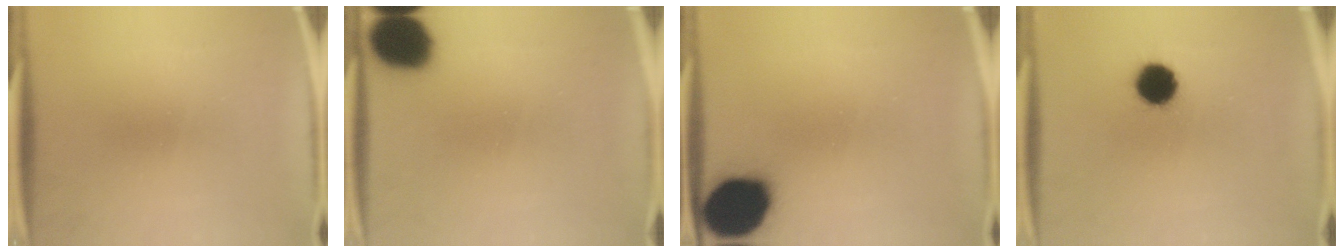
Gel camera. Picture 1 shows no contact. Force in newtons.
{"total": 14.8}
{"total": 19.6}
{"total": 9.0}